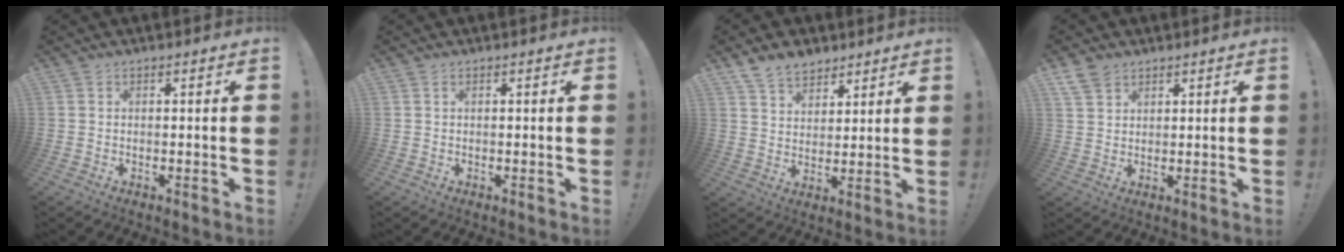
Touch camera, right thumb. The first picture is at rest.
{"total": 0.0}
{"total": 8.4, "force": [6.5, 4.7, 2.5], "torque": [-0.049, -0.036, 0.126]}
{"total": 5.4, "force": [3.7, 3.4, 2.1], "torque": [-0.039, -0.013, 0.073]}